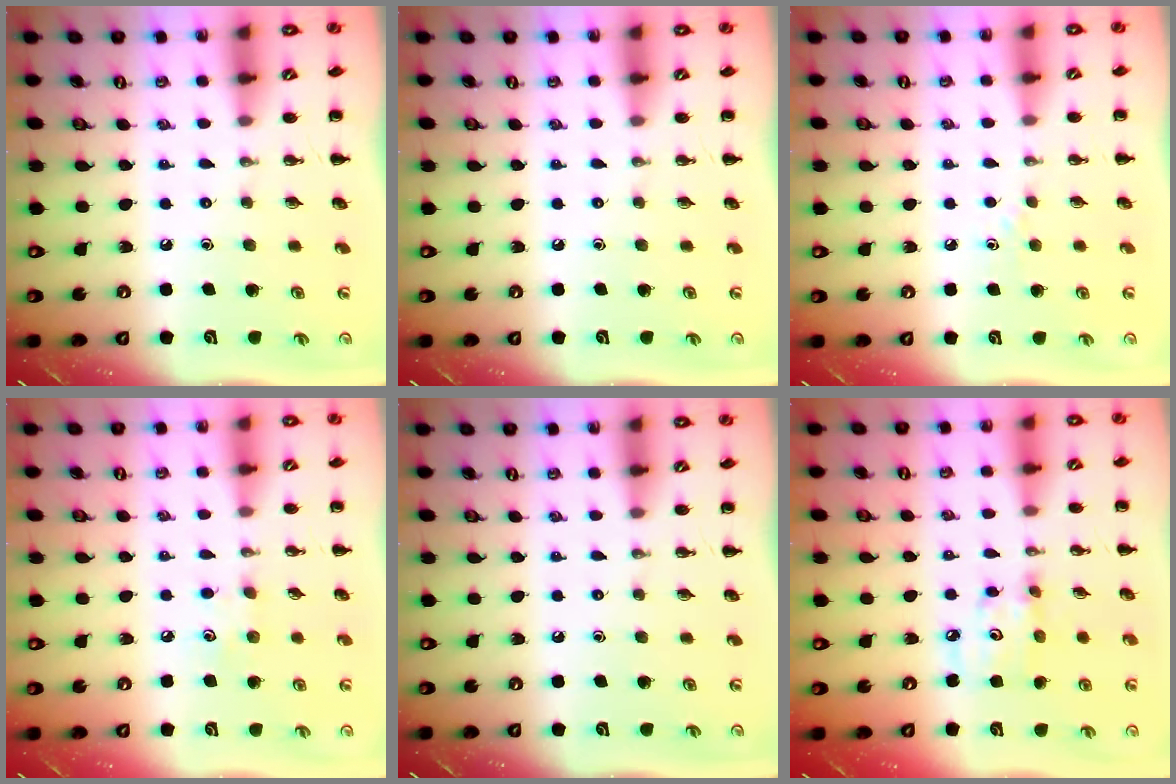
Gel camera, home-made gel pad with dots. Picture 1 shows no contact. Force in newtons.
{"total": 0.0}
{"total": 3.0, "press": 2.7, "slide": 1.2}
{"total": 5.7, "press": 5.4, "slide": 1.8}
{"total": 0.0}
{"total": 5.1, "press": 5.1, "slide": 0.6}